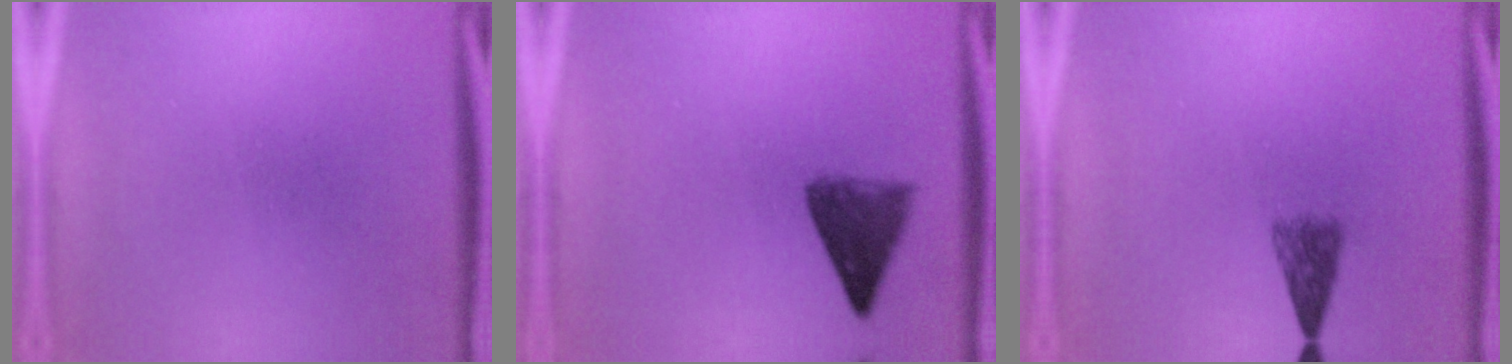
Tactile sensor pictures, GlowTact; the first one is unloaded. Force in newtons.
{"total": 5.4}
{"total": 2.9}